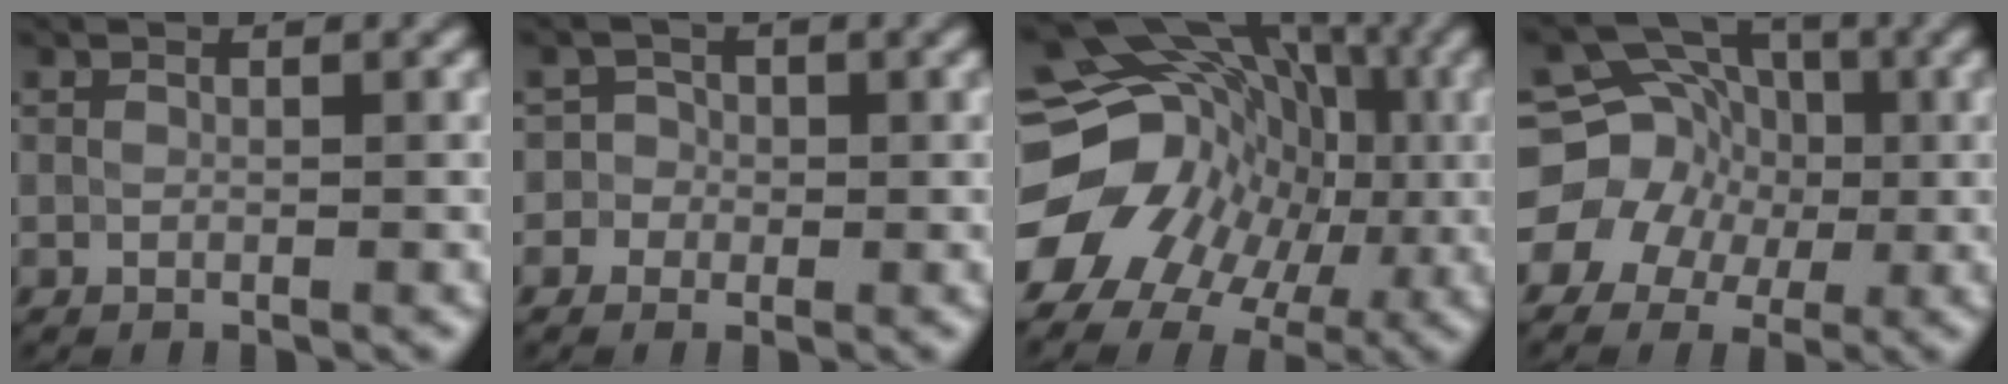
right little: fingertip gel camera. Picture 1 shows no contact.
{"total": 2.2, "force": [-0.9, 2.1, 0.1], "torque": [0.025, 0.011, -0.023]}
{"total": 16.8, "force": [-2.7, 13.7, 9.3], "torque": [-0.174, -0.004, -0.047]}
{"total": 10.1, "force": [-1.6, 9.2, 3.7], "torque": [-0.074, 0.020, -0.059]}